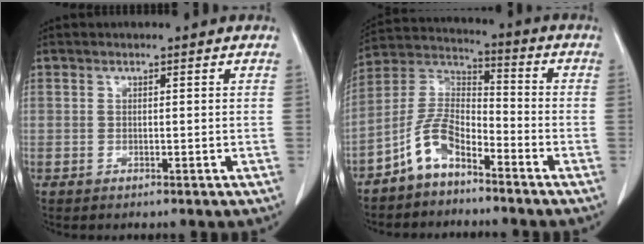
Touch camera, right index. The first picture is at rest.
{"total": 8.1, "force": [-5.5, 3.5, 4.9], "torque": [-0.109, 0.023, -0.112]}